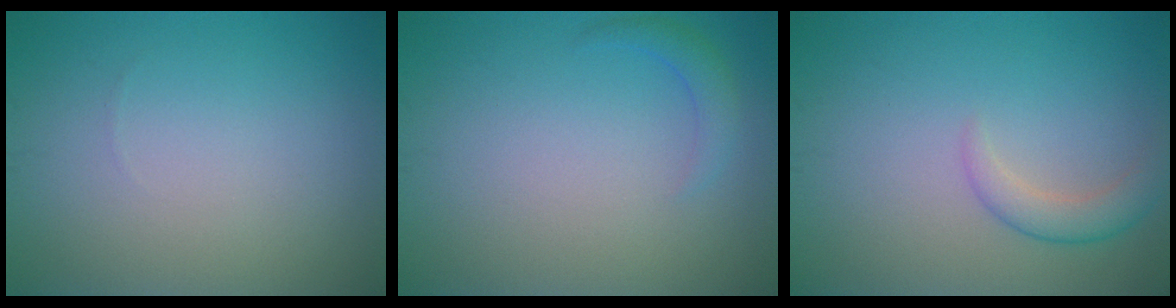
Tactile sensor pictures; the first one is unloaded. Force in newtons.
{"total": 1.4, "press": 1.4, "slide": 0.1}
{"total": 2.3, "press": 2.3, "slide": 0.1}